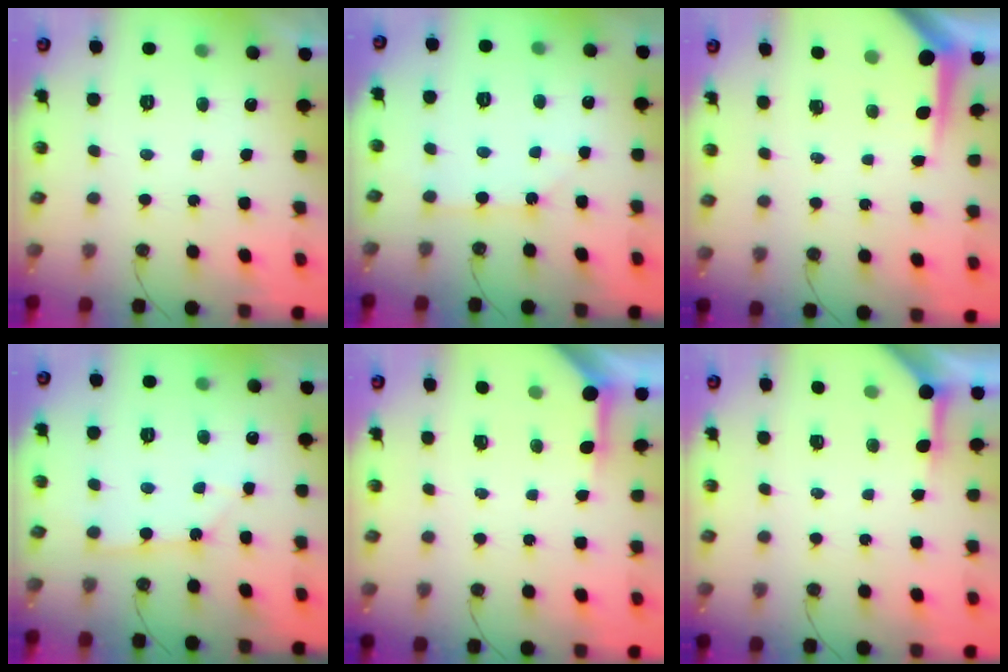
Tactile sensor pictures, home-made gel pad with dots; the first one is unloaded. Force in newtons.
{"total": 1.8, "press": 1.8, "slide": 0.3}
{"total": 4.9, "press": 4.9, "slide": 0.4}
{"total": 2.6, "press": 2.6, "slide": 0.2}
{"total": 3.7, "press": 3.7, "slide": 0.3}
{"total": 4.0, "press": 3.9, "slide": 0.5}